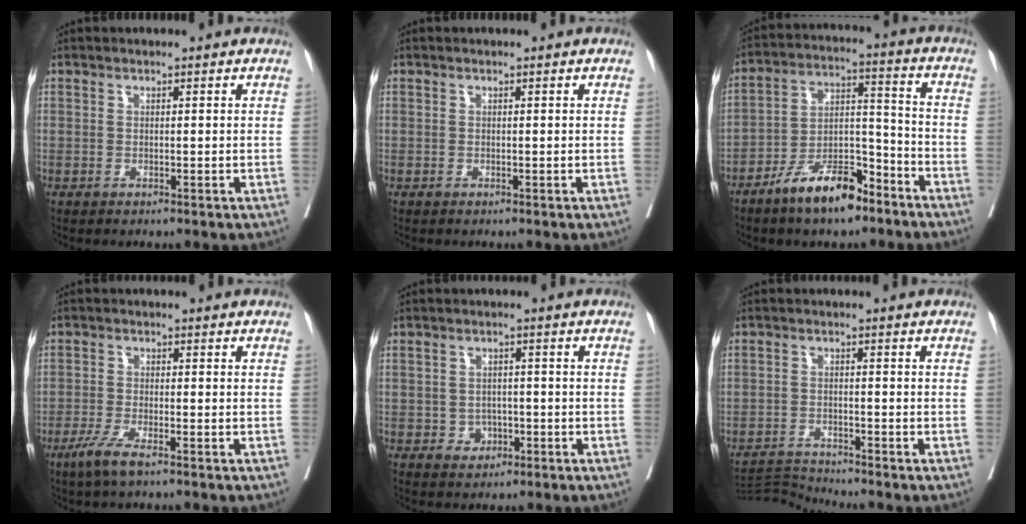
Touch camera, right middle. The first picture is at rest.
{"total": 0.0}
{"total": 11.3, "force": [-8.2, 3.7, 6.9], "torque": [-0.124, 0.009, -0.149]}
{"total": 4.3, "force": [-2.9, 0.5, 3.2], "torque": [-0.068, -0.009, -0.057]}
{"total": 2.9, "force": [-1.2, 2.4, 1.1], "torque": [-0.008, 0.008, -0.012]}
{"total": 4.4, "force": [-4.0, -1.6, -0.9], "torque": [0.011, -0.013, -0.074]}